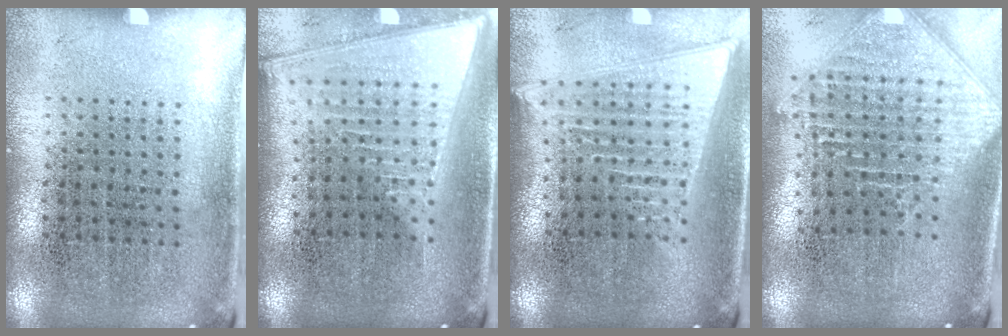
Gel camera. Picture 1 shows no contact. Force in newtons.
{"total": 2.2, "press": 1.8, "slide": 1.2}
{"total": 2.0, "press": 1.8, "slide": 0.9}
{"total": 2.5, "press": 2.0, "slide": 1.6}